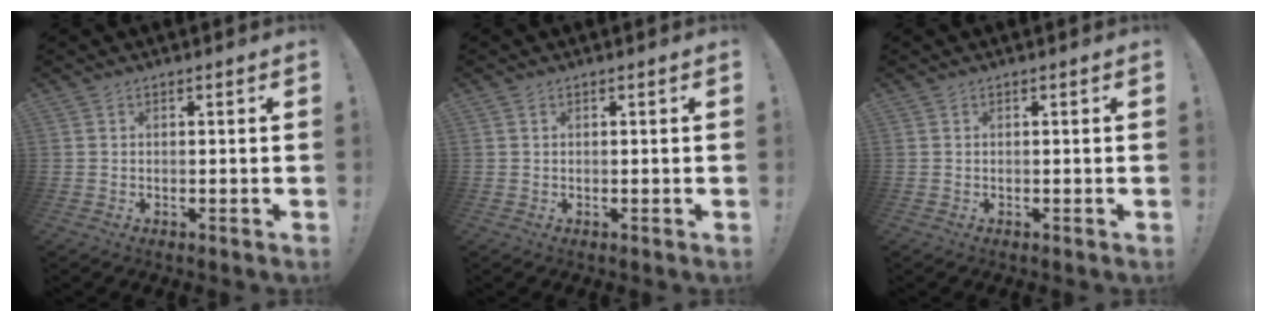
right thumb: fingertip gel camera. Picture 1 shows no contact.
{"total": 0.0}
{"total": 0.0}